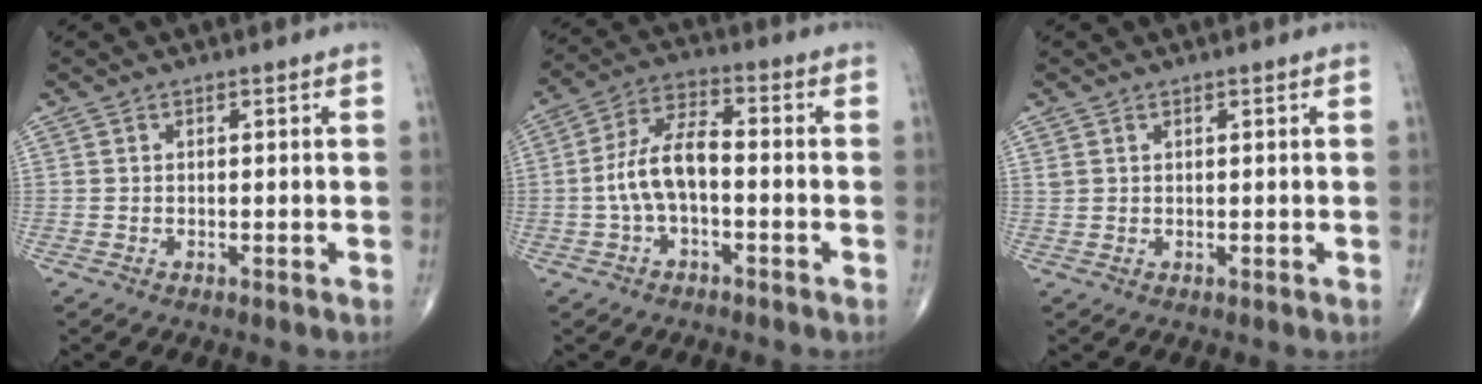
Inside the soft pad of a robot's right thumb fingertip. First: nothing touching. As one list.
[{"total": 9.2, "force": [-1.5, 4.4, 7.9], "torque": [-0.159, 0.036, -0.035]}, {"total": 0.8, "force": [0.6, 0.5, 0.3], "torque": [0.000, 0.002, 0.012]}]